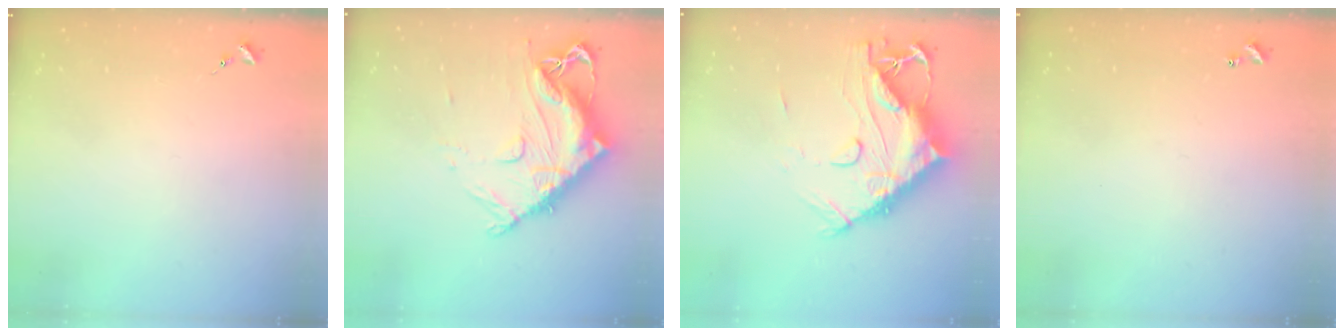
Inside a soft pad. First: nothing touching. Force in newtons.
{"total": 14.6, "press": 14.5, "slide": 1.5}
{"total": 18.5, "press": 18.4, "slide": 1.9}
{"total": 1.0, "press": 1.0, "slide": 0.2}